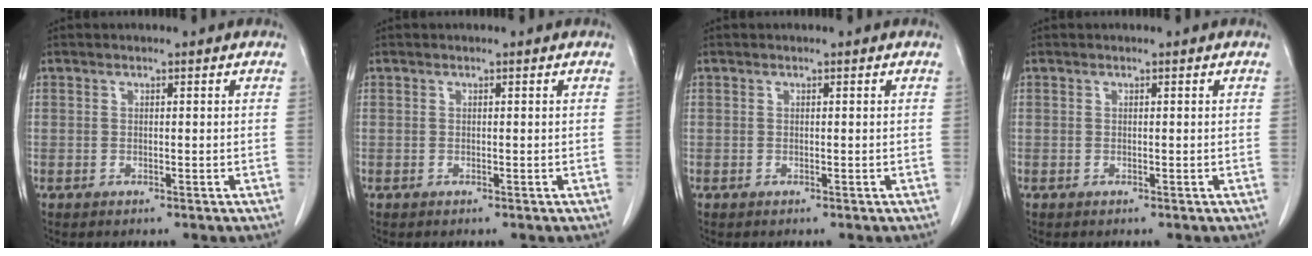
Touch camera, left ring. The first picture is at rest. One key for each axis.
{"total": 0.0}
{"total": 0.0}
{"total": 0.0}